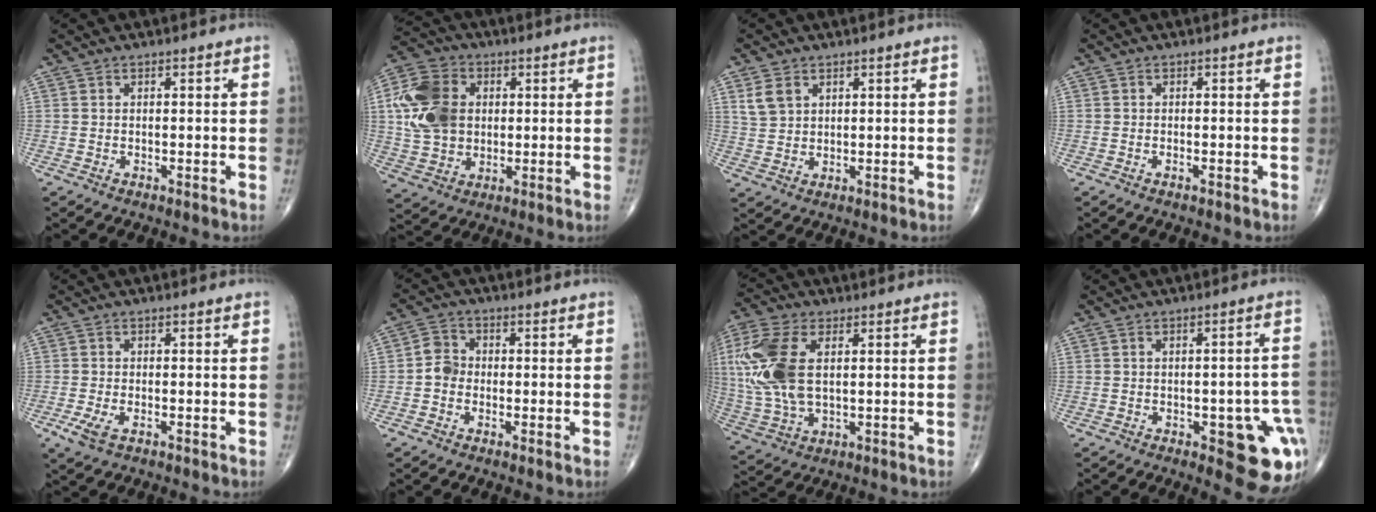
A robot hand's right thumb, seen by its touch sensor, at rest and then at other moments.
{"total": 14.5, "force": [2.3, 11.0, 9.3], "torque": [-0.167, 0.009, 0.042]}
{"total": 4.4, "force": [2.1, 3.1, 2.3], "torque": [-0.039, -0.007, 0.050]}
{"total": 0.6, "force": [-0.4, 0.2, 0.4], "torque": [-0.012, 0.000, -0.006]}
{"total": 3.6, "force": [-1.6, 1.7, 2.8], "torque": [-0.064, -0.004, -0.030]}
{"total": 3.7, "force": [-0.8, 3.2, 1.8], "torque": [-0.020, 0.011, -0.024]}
{"total": 16.6, "force": [3.0, 9.0, 13.6], "torque": [-0.326, -0.001, 0.061]}
{"total": 13.7, "force": [-4.4, 5.2, 11.9], "torque": [-0.093, 0.019, -0.039]}